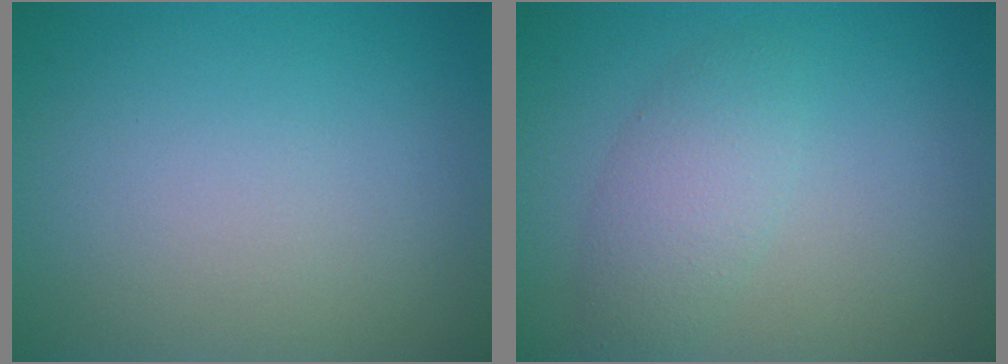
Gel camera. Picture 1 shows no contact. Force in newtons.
{"total": 2.8, "press": 2.8, "slide": 0.1}